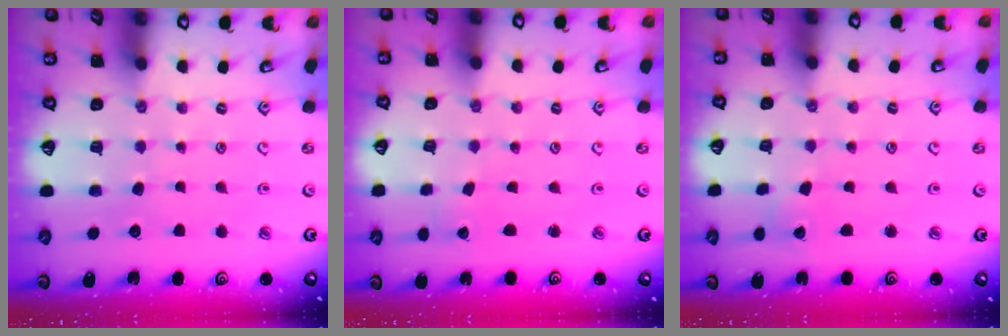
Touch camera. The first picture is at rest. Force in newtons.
{"total": 0.0}
{"total": 3.3, "press": 3.3, "slide": 0.3}